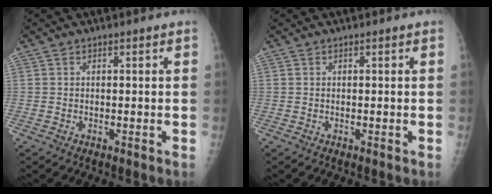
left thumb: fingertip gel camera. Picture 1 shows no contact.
{"total": 0.0}